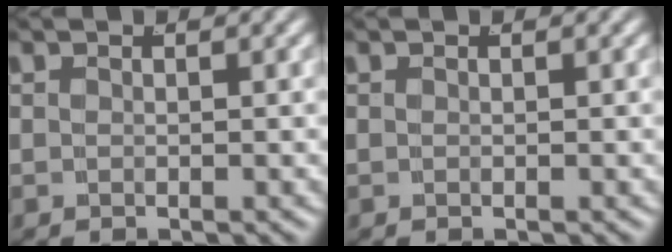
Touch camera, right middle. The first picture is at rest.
{"total": 0.0}